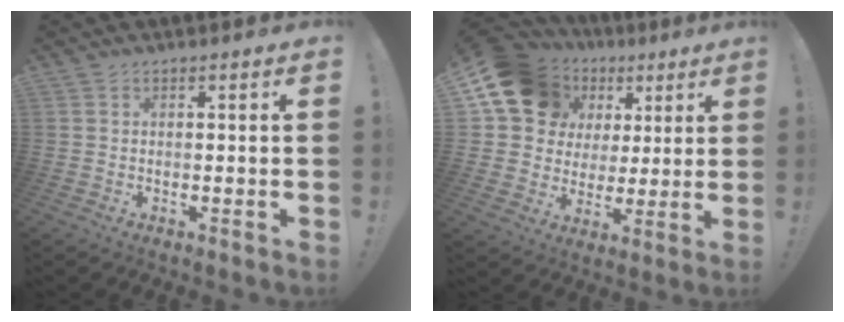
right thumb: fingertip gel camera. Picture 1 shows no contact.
{"total": 16.2, "force": [8.0, 12.6, 6.2], "torque": [-0.100, -0.045, 0.168]}